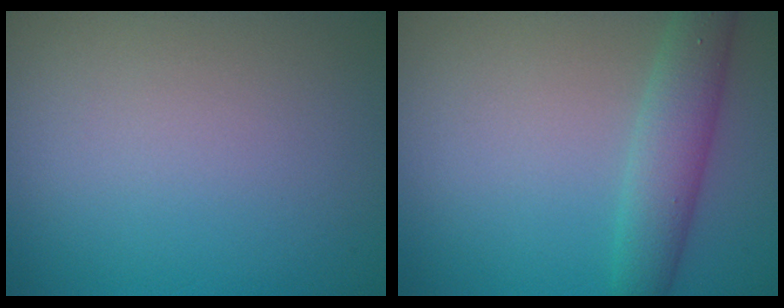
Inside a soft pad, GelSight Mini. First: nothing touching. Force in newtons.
{"total": 4.0, "press": 4.0, "slide": 0.1}